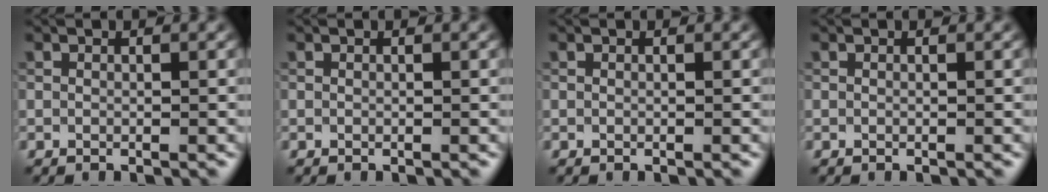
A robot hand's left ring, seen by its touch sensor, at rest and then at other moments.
{"total": 0.0}
{"total": 0.0}
{"total": 0.0}